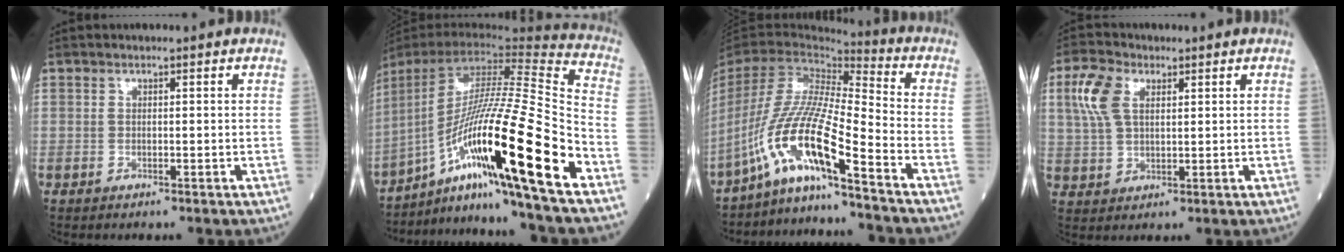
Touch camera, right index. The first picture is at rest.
{"total": 24.2, "force": [-11.1, -0.9, 21.5], "torque": [-0.378, -0.014, -0.199]}
{"total": 14.4, "force": [-10.1, -0.6, 10.2], "torque": [-0.210, 0.000, -0.193]}
{"total": 6.7, "force": [2.6, 3.6, 5.0], "torque": [-0.126, 0.017, 0.054]}